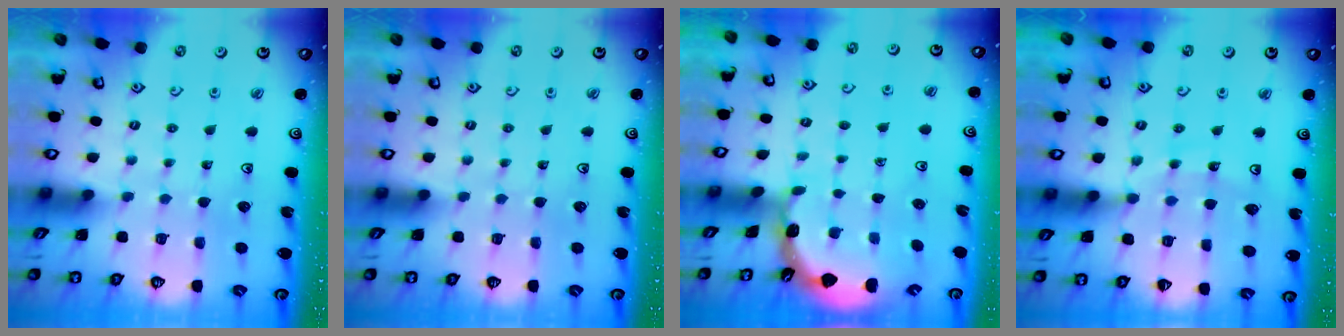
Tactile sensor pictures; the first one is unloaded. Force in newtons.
{"total": 0.0}
{"total": 1.6, "press": 1.6, "slide": 0.1}
{"total": 10.5, "press": 10.5, "slide": 1.3}